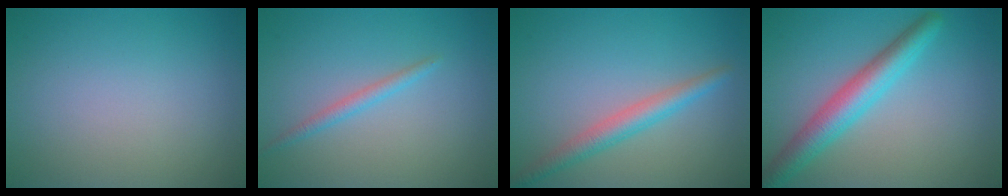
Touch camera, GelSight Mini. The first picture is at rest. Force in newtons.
{"total": 1.4, "press": 1.4, "slide": 0.1}
{"total": 2.9, "press": 2.9, "slide": 0.2}
{"total": 4.7, "press": 4.7, "slide": 0.1}